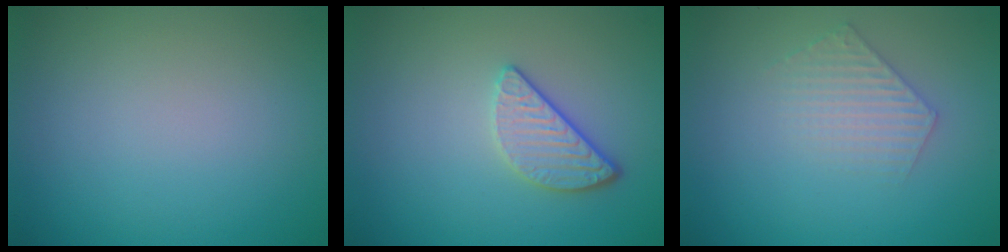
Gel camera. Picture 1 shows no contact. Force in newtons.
{"total": 2.6, "press": 2.3, "slide": 1.3}
{"total": 2.2, "press": 2.1, "slide": 0.4}